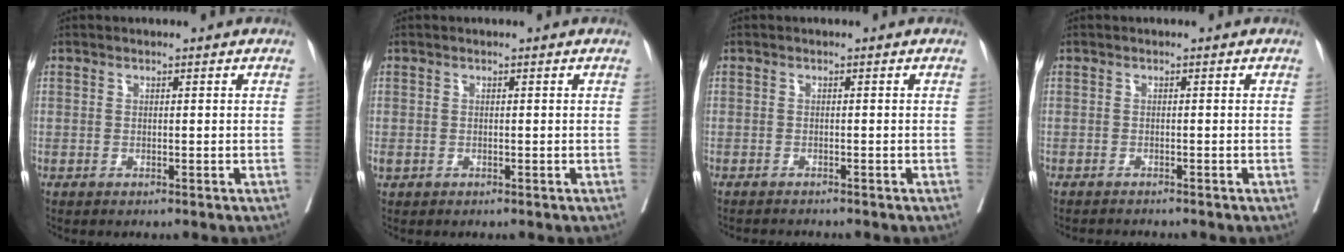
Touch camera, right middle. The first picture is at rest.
{"total": 0.7, "force": [-0.2, 0.6, 0.3], "torque": [-0.009, 0.002, 0.001]}
{"total": 1.9, "force": [-1.9, 0.0, 0.3], "torque": [-0.005, -0.006, -0.029]}
{"total": 2.0, "force": [-2.0, 0.0, 0.3], "torque": [-0.005, -0.006, -0.030]}